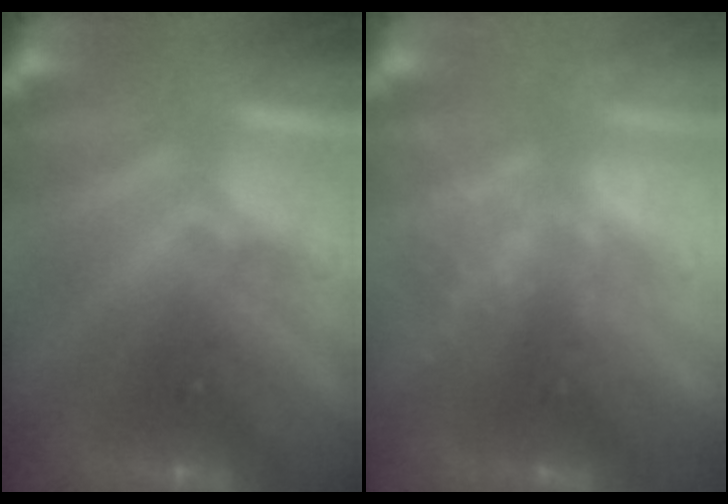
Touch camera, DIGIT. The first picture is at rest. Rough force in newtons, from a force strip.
{"total": 2.4}